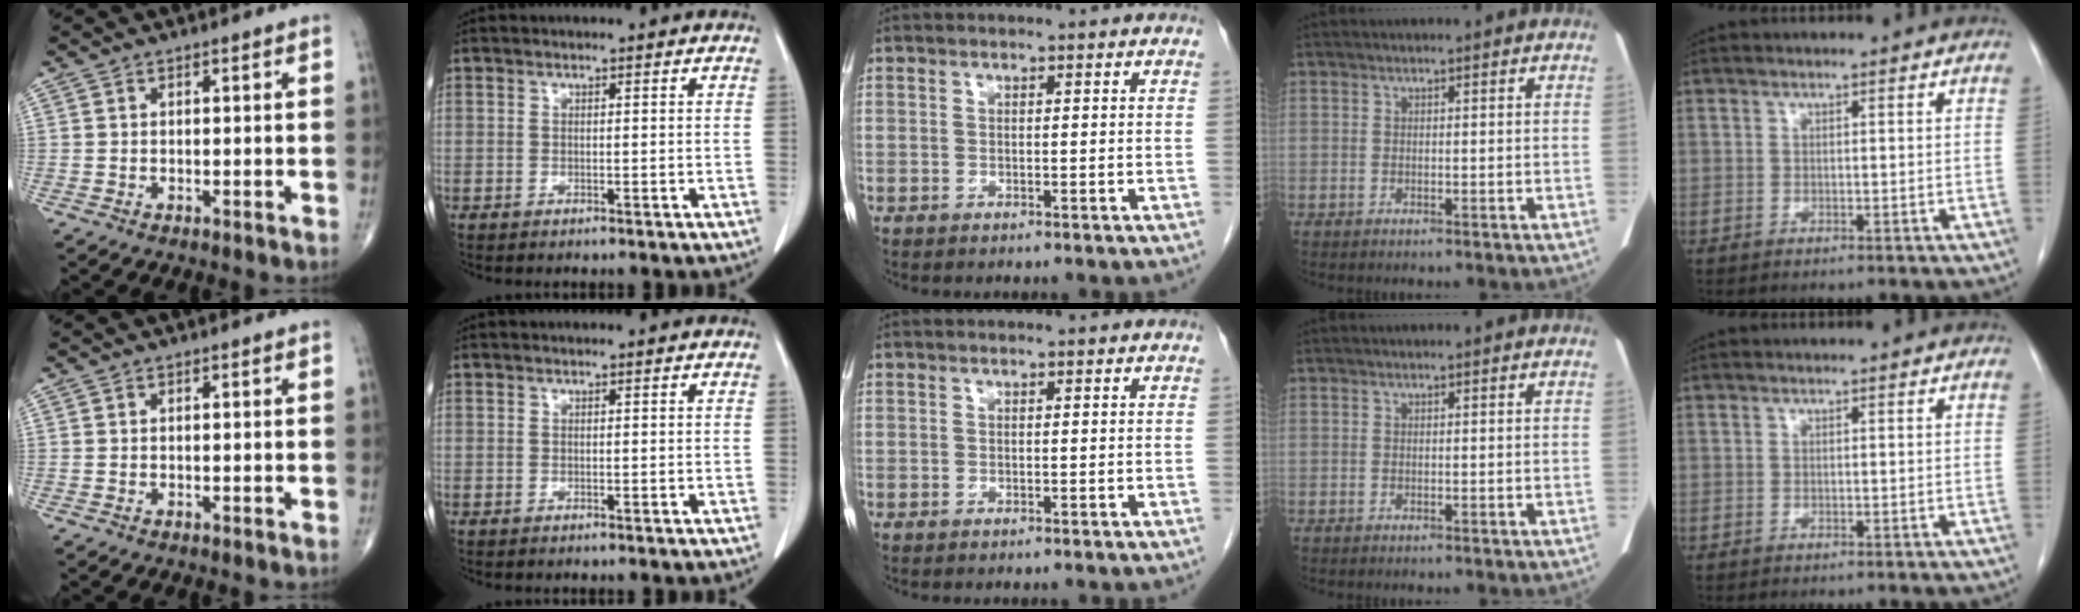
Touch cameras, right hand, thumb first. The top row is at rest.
{}